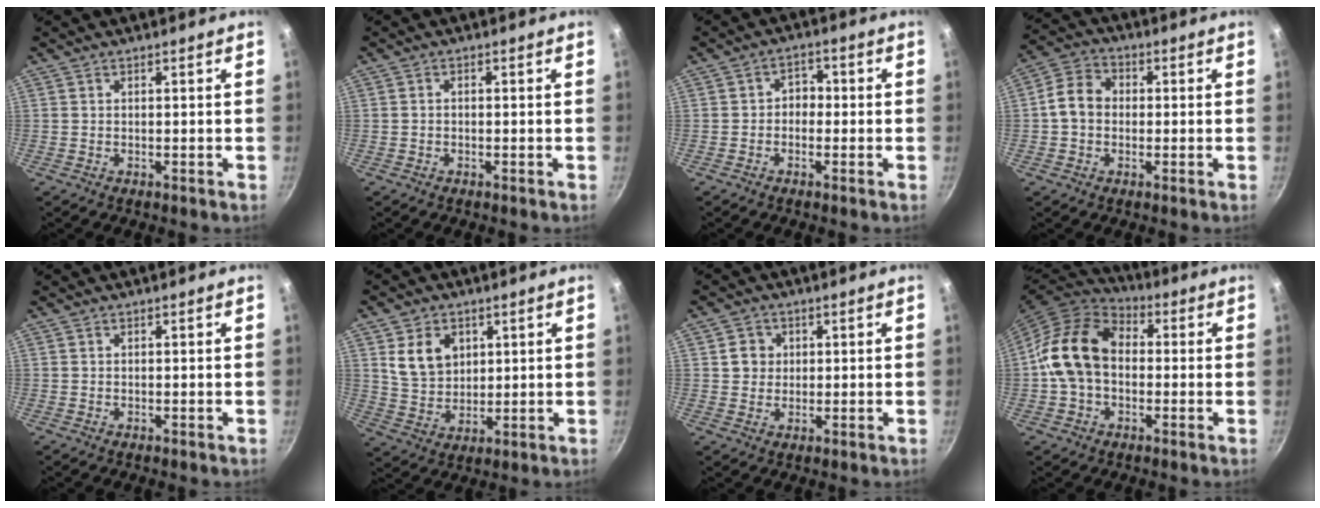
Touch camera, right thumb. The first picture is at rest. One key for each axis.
{"total": 0.7, "fx": -0.3, "fy": 0.5, "fz": 0.4, "tx": -0.012, "ty": 0.007, "tz": -0.006}
{"total": 3.2, "fx": -0.6, "fy": 2.6, "fz": 1.8, "tx": -0.003, "ty": 0.014, "tz": -0.018}
{"total": 7.2, "fx": -0.1, "fy": 5.9, "fz": 4.2, "tx": -0.054, "ty": 0.019, "tz": -0.019}
{"total": 0.0}
{"total": 9.1, "fx": 3.0, "fy": 7.1, "fz": 4.9, "tx": -0.064, "ty": -0.014, "tz": 0.062}
{"total": 3.9, "fx": 0.8, "fy": 3.6, "fz": 1.0, "tx": 0.008, "ty": 0.005, "tz": 0.010}
{"total": 14.8, "fx": -0.1, "fy": 10.9, "fz": 10.1, "tx": -0.159, "ty": 0.035, "tz": -0.018}